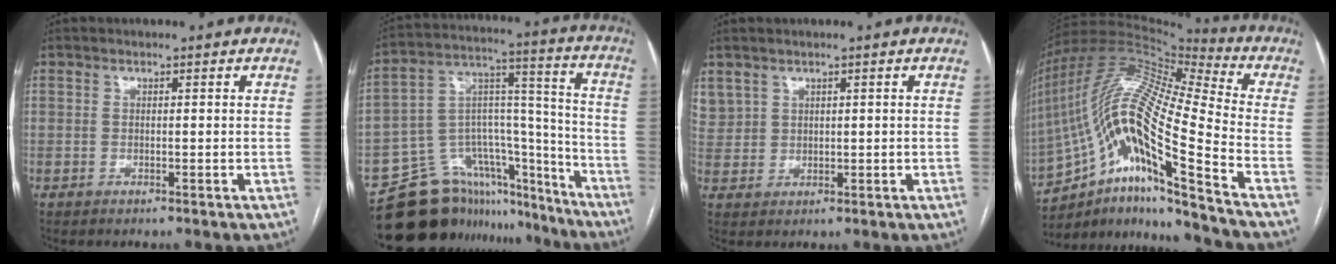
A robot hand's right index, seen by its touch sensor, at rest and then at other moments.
{"total": 21.4, "force": [-17.9, 9.8, 6.2], "torque": [-0.094, 0.078, -0.271]}
{"total": 4.0, "force": [2.4, 3.1, 0.7], "torque": [-0.017, 0.013, 0.058]}
{"total": 21.8, "force": [-12.4, 1.1, 17.9], "torque": [-0.372, 0.003, -0.228]}